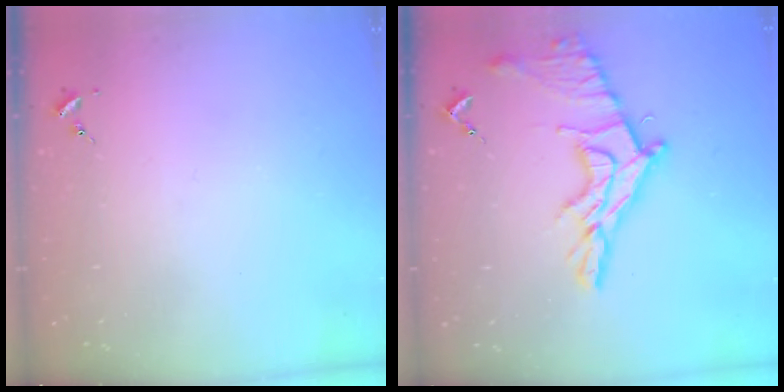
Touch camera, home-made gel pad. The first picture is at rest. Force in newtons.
{"total": 15.4, "press": 15.3, "slide": 1.3}